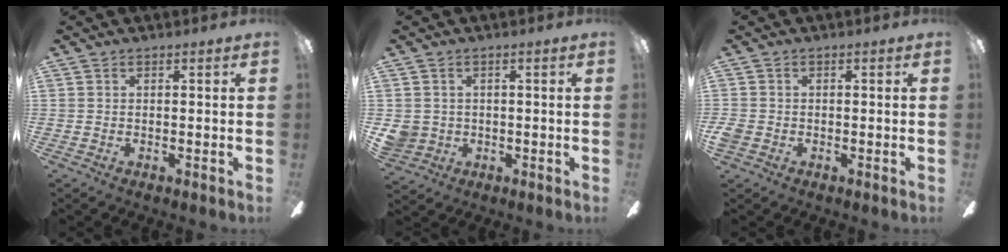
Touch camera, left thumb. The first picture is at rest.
{"total": 4.0, "force": [0.2, 4.0, 0.7], "torque": [-0.022, 0.006, 0.003]}
{"total": 2.4, "force": [-0.8, 2.0, 1.1], "torque": [-0.023, 0.005, -0.017]}